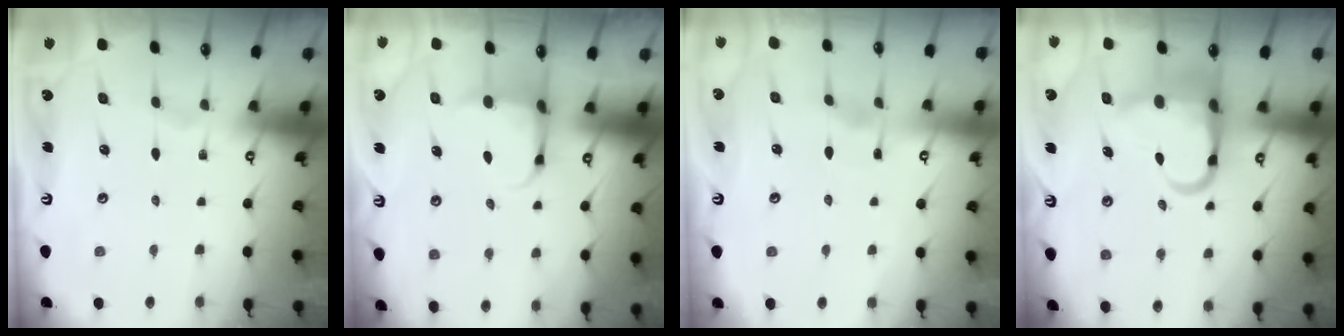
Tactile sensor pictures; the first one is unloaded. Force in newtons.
{"total": 4.4, "press": 4.3, "slide": 1.2}
{"total": 3.2, "press": 3.2, "slide": 0.4}
{"total": 12.0, "press": 11.7, "slide": 2.7}